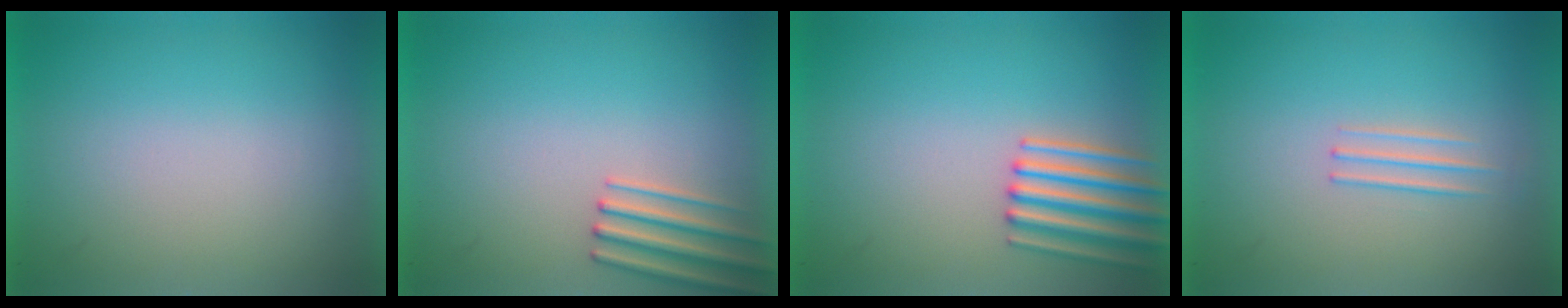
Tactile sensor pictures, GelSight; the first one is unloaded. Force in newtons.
{"total": 2.5}
{"total": 3.4}
{"total": 1.3}